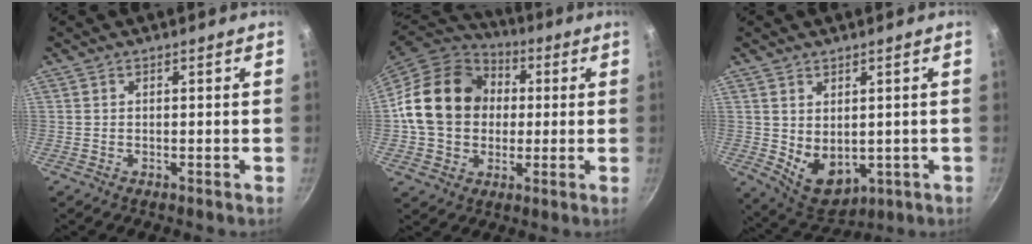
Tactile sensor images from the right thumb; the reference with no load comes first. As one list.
[{"total": 19.6, "force": [1.8, 16.0, 11.2], "torque": [-0.174, 0.029, 0.024]}, {"total": 8.4, "force": [0.2, 5.8, 6.0], "torque": [-0.074, -0.019, 0.029]}]